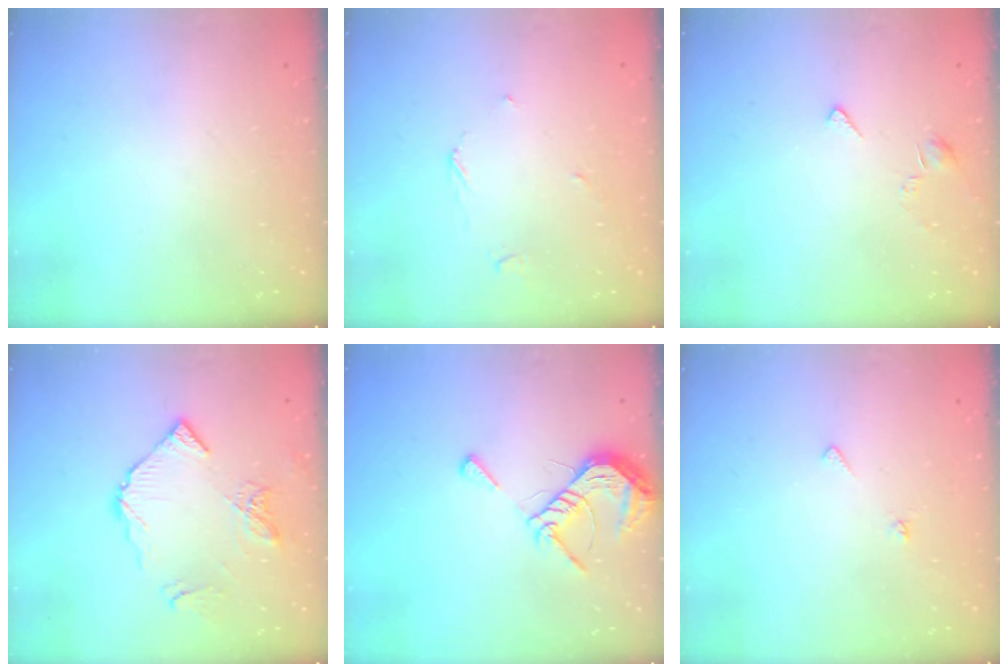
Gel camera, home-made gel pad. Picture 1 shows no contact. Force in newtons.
{"total": 2.8, "press": 2.8, "slide": 0.2}
{"total": 1.9, "press": 1.9, "slide": 0.4}
{"total": 10.5, "press": 10.4, "slide": 1.3}
{"total": 8.5, "press": 8.5, "slide": 1.0}
{"total": 3.6, "press": 3.5, "slide": 0.4}